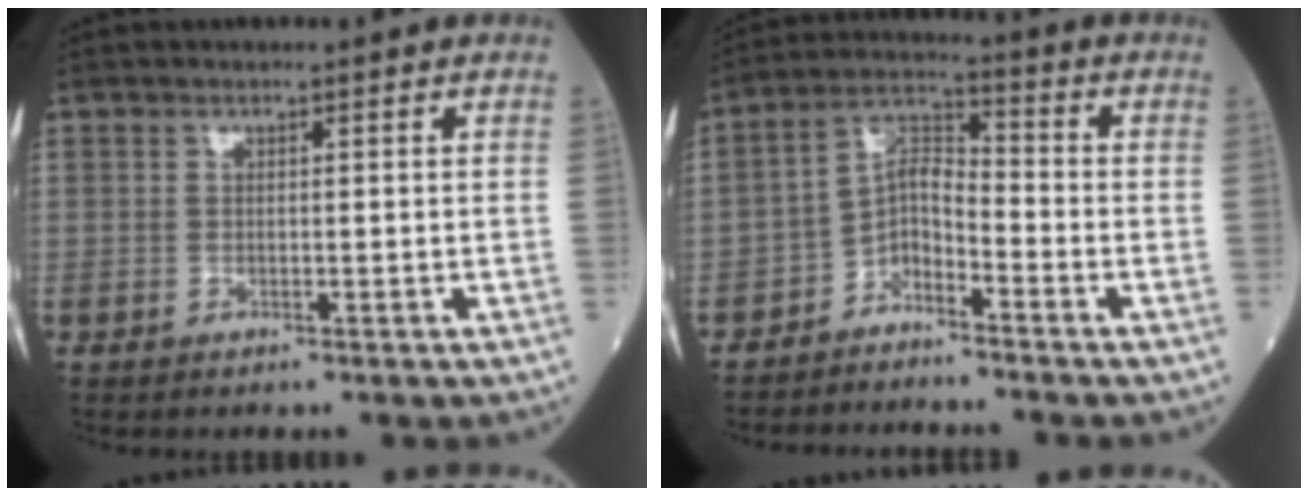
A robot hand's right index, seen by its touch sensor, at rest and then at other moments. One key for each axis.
{"total": 4.9, "fx": -3.5, "fy": 1.9, "fz": 2.9, "tx": -0.053, "ty": 0.008, "tz": -0.076}